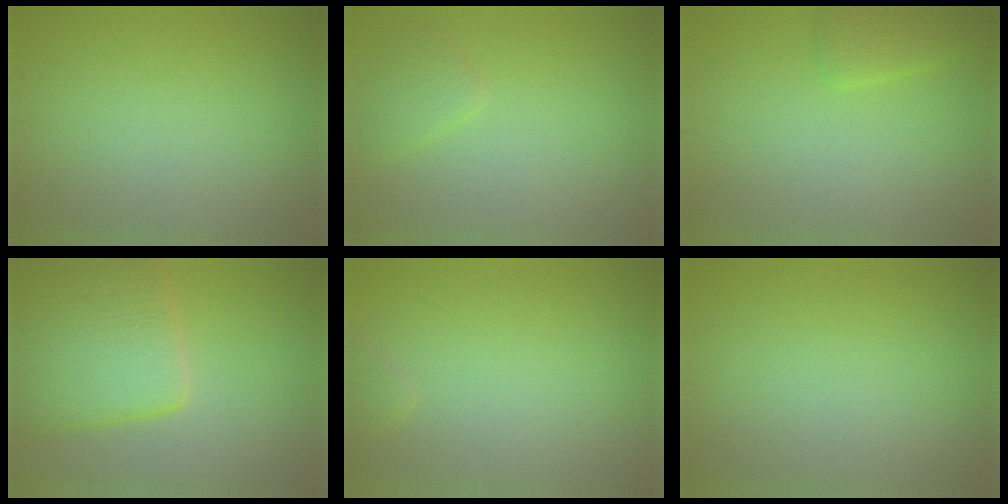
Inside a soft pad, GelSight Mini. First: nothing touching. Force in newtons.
{"total": 1.5, "press": 1.5, "slide": 0.1}
{"total": 1.8, "press": 1.8, "slide": 0.2}
{"total": 8.9, "press": 8.9, "slide": 0.3}
{"total": 0.8, "press": 0.8, "slide": 0.1}
{"total": 0.0}